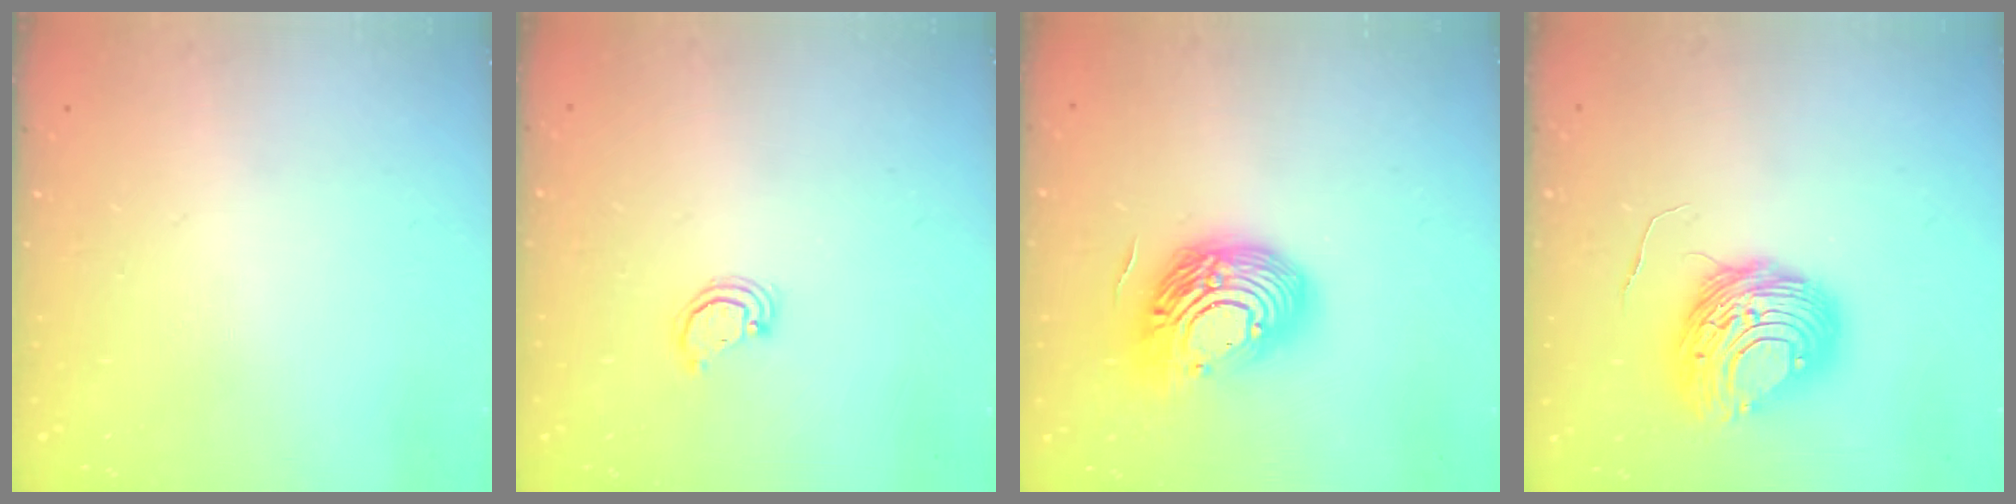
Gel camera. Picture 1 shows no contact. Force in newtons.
{"total": 2.5, "press": 2.5, "slide": 0.2}
{"total": 17.5, "press": 17.5, "slide": 1.3}
{"total": 10.7, "press": 10.6, "slide": 1.2}